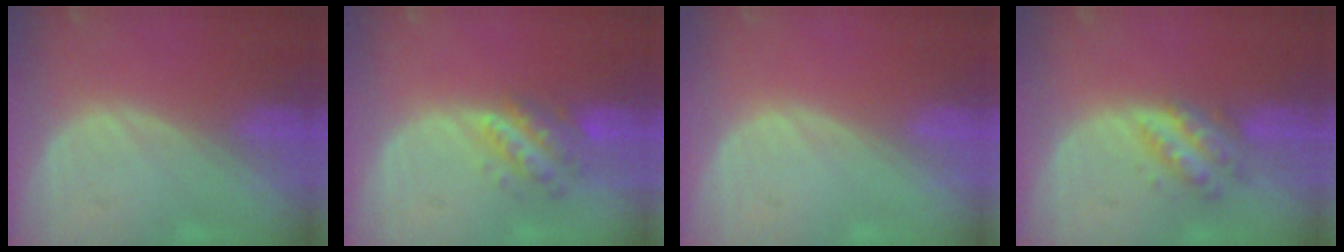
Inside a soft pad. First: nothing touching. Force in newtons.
{"total": 5.8, "press": 5.5, "slide": 1.7}
{"total": 0.0}
{"total": 5.0, "press": 5.0, "slide": 0.1}